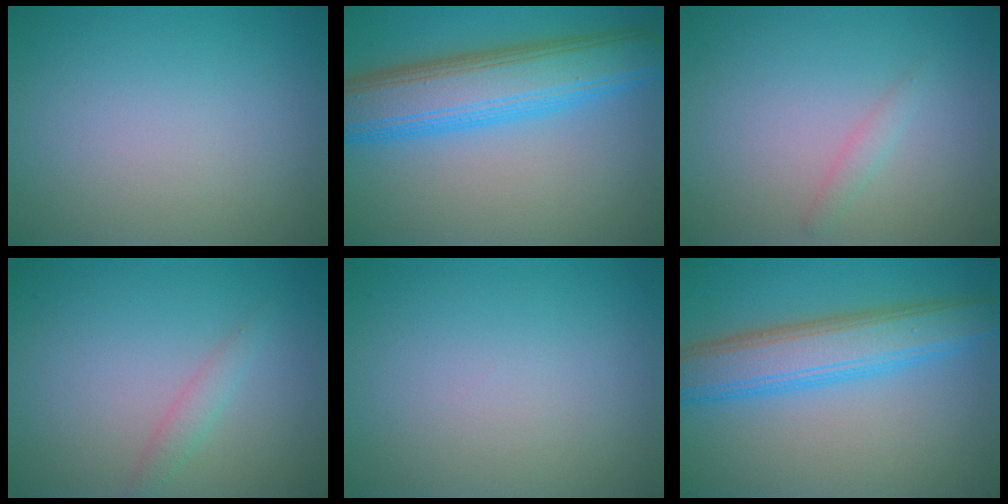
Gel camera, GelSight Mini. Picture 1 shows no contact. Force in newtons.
{"total": 8.8, "press": 8.8, "slide": 0.3}
{"total": 0.9, "press": 0.9, "slide": 0.0}
{"total": 1.3, "press": 1.3, "slide": 0.0}
{"total": 0.0}
{"total": 6.4, "press": 6.4, "slide": 0.2}